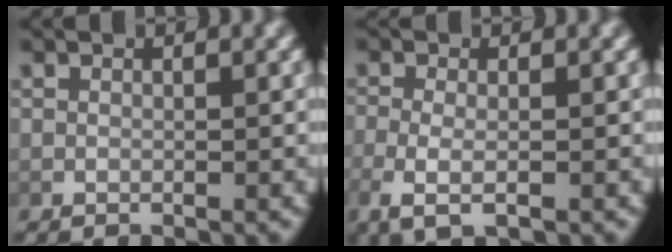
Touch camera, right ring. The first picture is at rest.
{"total": 3.2, "force": [-1.1, 1.1, 2.8], "torque": [-0.073, -0.014, -0.011]}